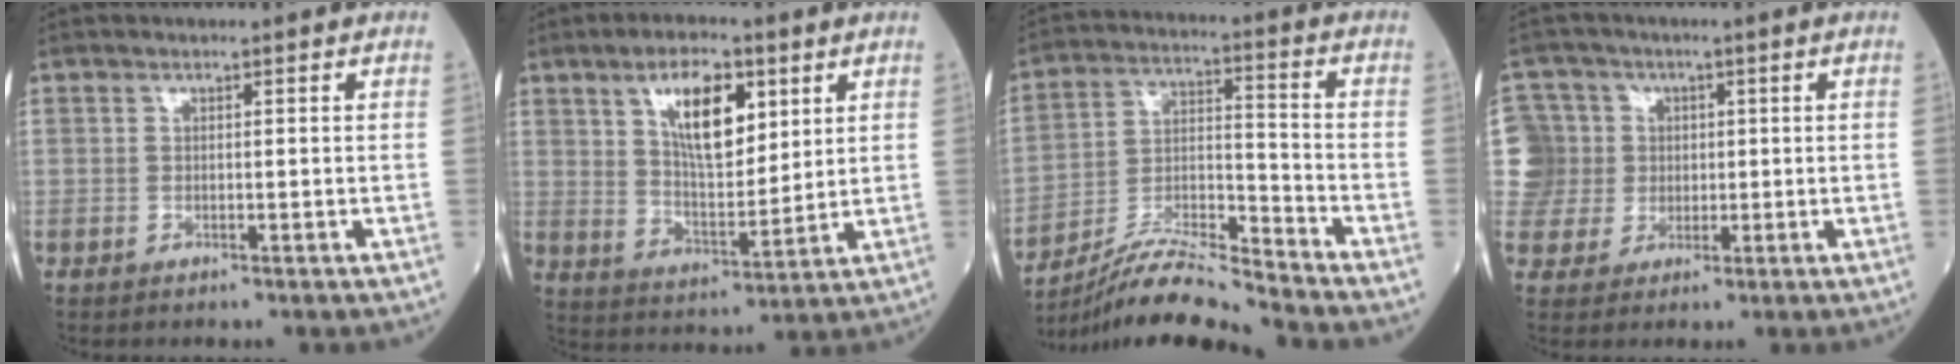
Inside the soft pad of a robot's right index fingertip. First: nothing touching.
{"total": 10.4, "force": [4.7, 3.9, 8.4], "torque": [-0.150, 0.004, 0.089]}
{"total": 10.8, "force": [-10.3, -1.5, 3.0], "torque": [-0.062, 0.009, -0.192]}
{"total": 10.0, "force": [1.4, 9.9, 0.6], "torque": [-0.029, 0.049, 0.040]}